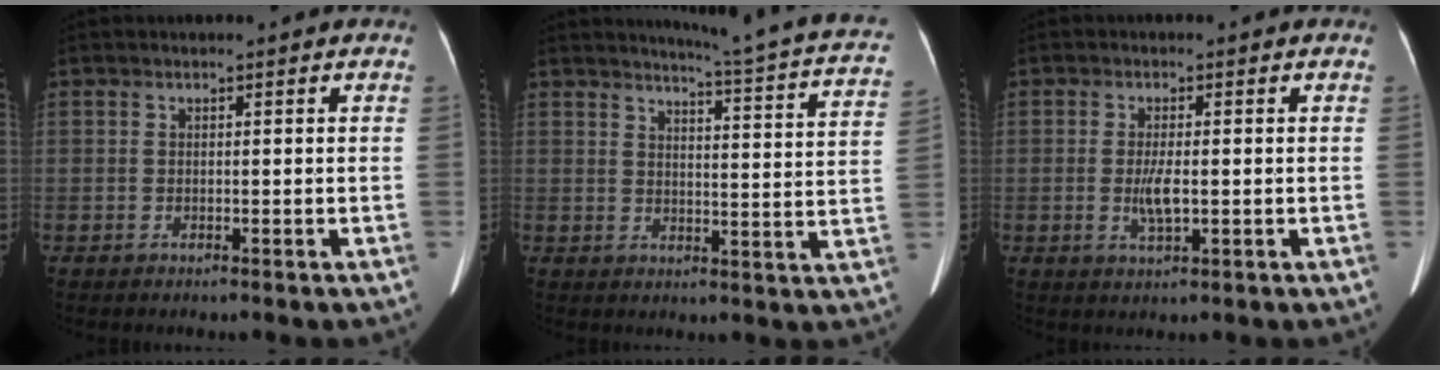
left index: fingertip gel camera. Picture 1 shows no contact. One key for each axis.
{"total": 17.8, "fx": 16.2, "fy": -0.1, "fz": 7.2, "tx": -0.097, "ty": -0.077, "tz": 0.173}
{"total": 3.3, "fx": -0.4, "fy": 0.8, "fz": 3.2, "tx": -0.068, "ty": -0.005, "tz": -0.006}